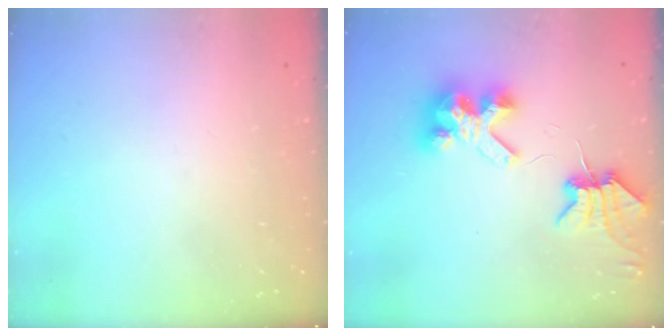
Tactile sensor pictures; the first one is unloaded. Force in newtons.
{"total": 7.1, "press": 7.0, "slide": 0.9}